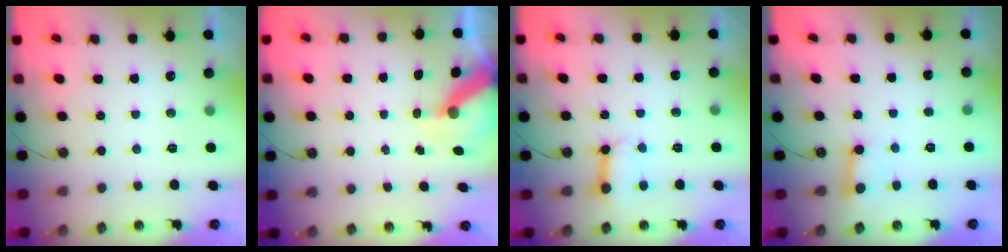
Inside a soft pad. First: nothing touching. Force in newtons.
{"total": 8.0, "press": 7.9, "slide": 1.0}
{"total": 7.4, "press": 7.3, "slide": 0.9}
{"total": 3.7, "press": 3.7, "slide": 0.3}